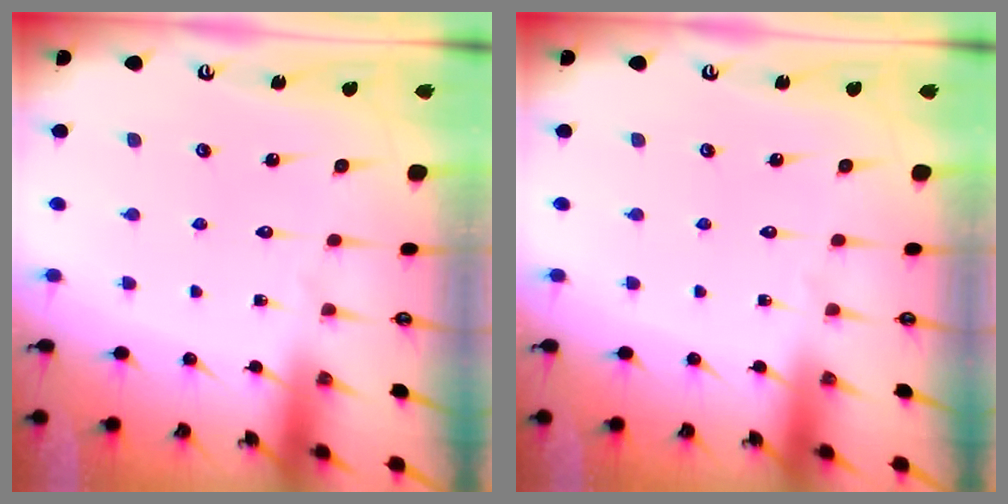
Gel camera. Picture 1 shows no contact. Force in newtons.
{"total": 0.0}